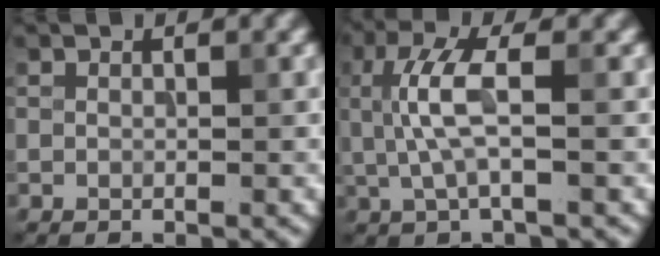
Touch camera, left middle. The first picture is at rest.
{"total": 4.4, "force": [0.4, 1.2, 4.2], "torque": [-0.095, 0.003, 0.010]}